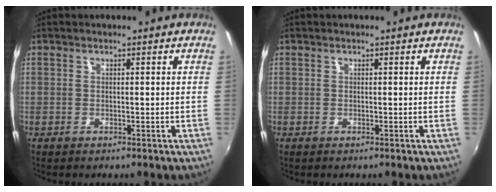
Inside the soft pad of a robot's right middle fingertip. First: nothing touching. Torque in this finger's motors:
{"motor_torque": [-0.05, -0.07, -0.05, 0.00]}